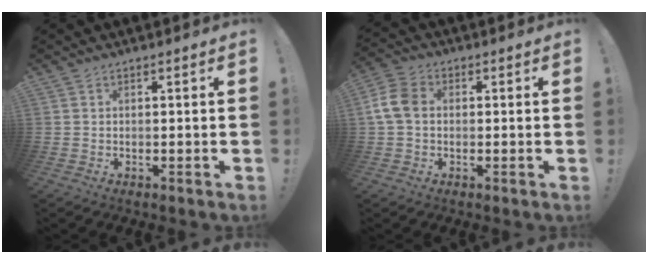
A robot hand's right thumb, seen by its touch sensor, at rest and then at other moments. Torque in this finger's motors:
{"motor_torque": [0.19, 0.33, 0.00, 0.00, 0.02]}